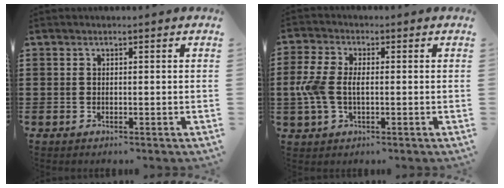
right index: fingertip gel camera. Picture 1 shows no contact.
{"total": 5.8, "force": [-0.4, 3.3, 4.8], "torque": [-0.125, -0.003, -0.017]}